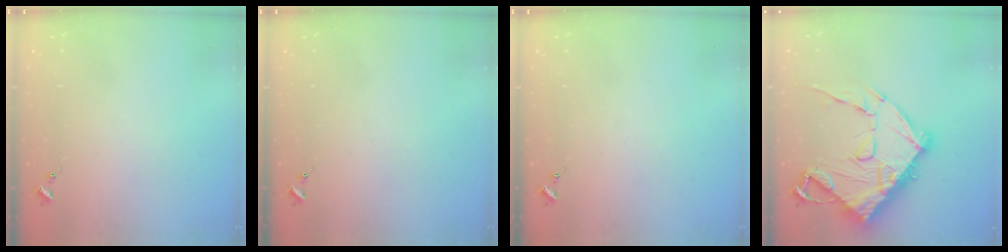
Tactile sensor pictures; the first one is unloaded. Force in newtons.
{"total": 0.0}
{"total": 0.0}
{"total": 20.9, "press": 20.8, "slide": 2.3}